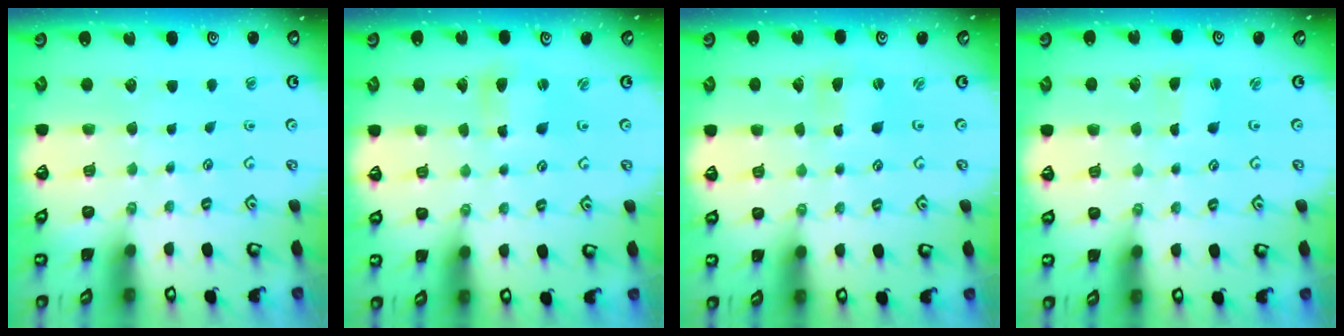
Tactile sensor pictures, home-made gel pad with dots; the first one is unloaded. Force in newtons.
{"total": 3.7, "press": 3.7, "slide": 0.5}
{"total": 0.6, "press": 0.6, "slide": 0.1}
{"total": 1.1, "press": 1.0, "slide": 0.3}